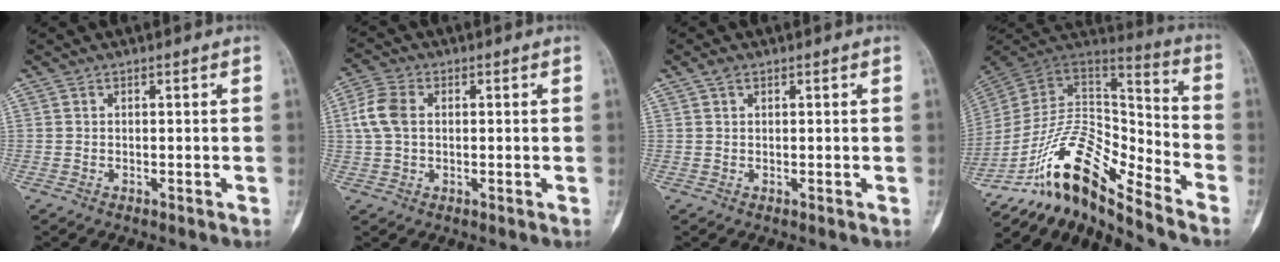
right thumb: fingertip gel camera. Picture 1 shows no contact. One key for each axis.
{"total": 6.3, "fx": 0.7, "fy": 4.3, "fz": 4.5, "tx": -0.105, "ty": 0.014, "tz": 0.012}
{"total": 1.4, "fx": 0.8, "fy": 0.8, "fz": 0.8, "tx": -0.015, "ty": 0.005, "tz": 0.013}
{"total": 18.3, "fx": -13.5, "fy": 5.6, "fz": 11.0, "tx": -0.173, "ty": 0.113, "tz": -0.240}